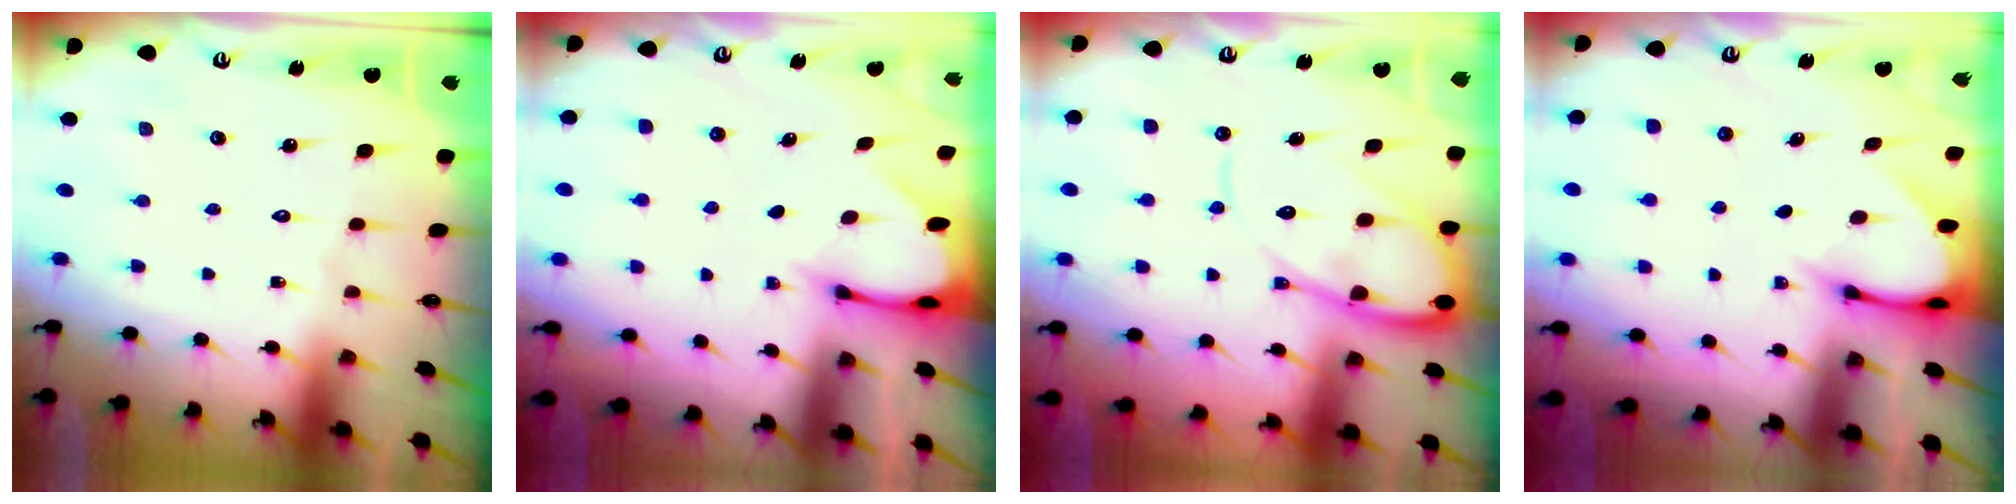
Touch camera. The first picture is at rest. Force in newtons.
{"total": 2.7, "press": 2.7, "slide": 0.2}
{"total": 12.0, "press": 12.0, "slide": 1.3}
{"total": 3.5, "press": 3.5, "slide": 0.2}